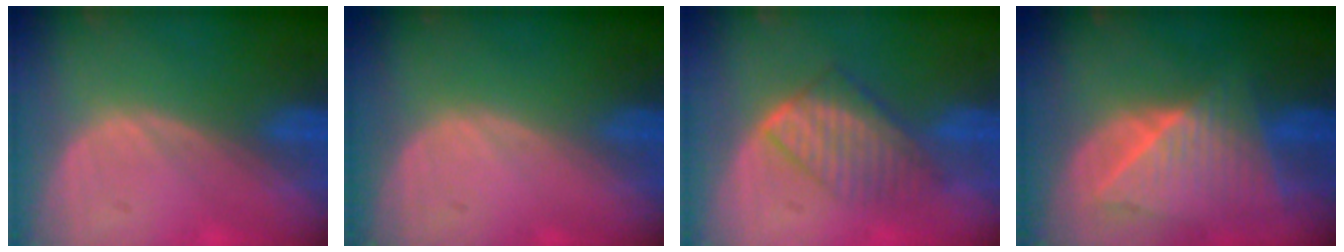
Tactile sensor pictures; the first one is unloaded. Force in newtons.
{"total": 0.0}
{"total": 6.3, "press": 6.2, "slide": 1.5}
{"total": 9.2, "press": 8.3, "slide": 4.0}